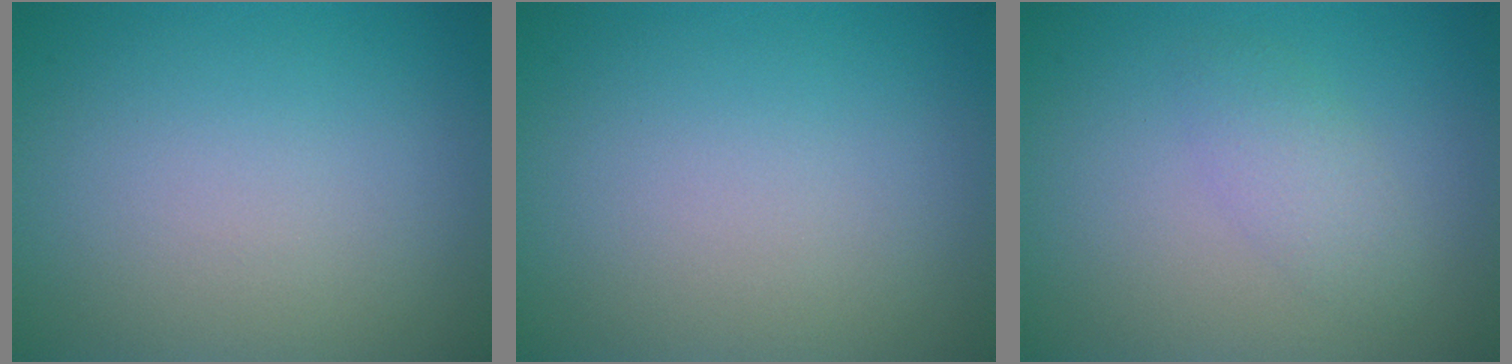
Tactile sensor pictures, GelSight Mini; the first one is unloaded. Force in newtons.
{"total": 0.0}
{"total": 2.0, "press": 2.0, "slide": 0.2}